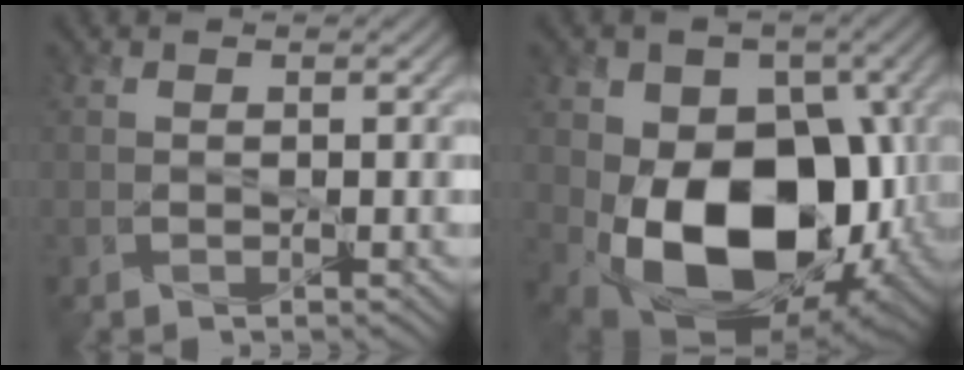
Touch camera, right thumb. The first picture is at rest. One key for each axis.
{"total": 16.0, "fx": -2.2, "fy": 11.0, "fz": 11.3, "tx": -0.172, "ty": -0.037, "tz": -0.034}